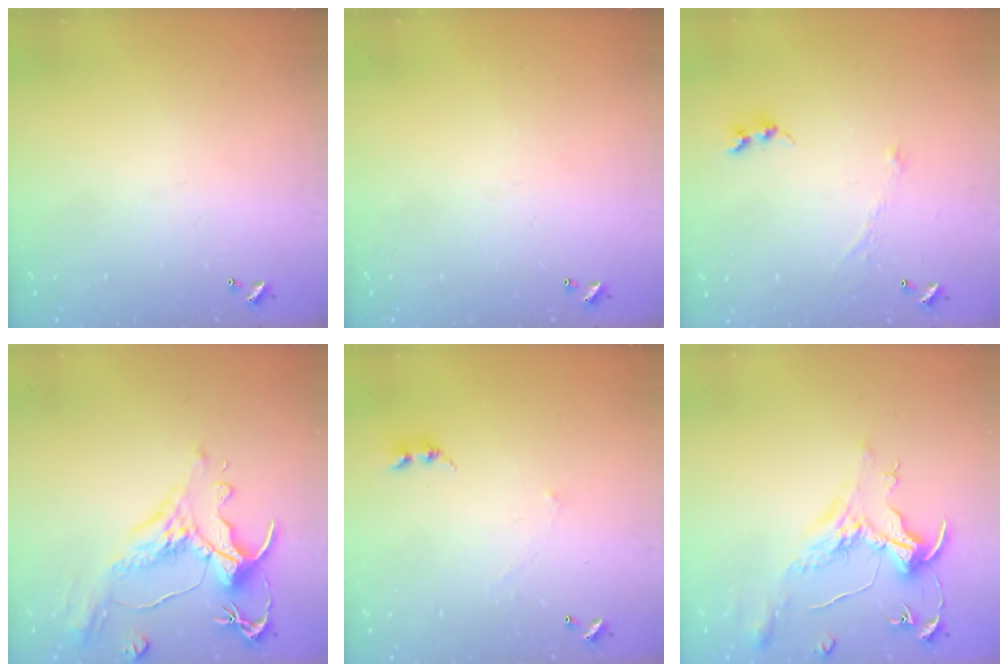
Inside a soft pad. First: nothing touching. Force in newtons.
{"total": 0.0}
{"total": 1.2, "press": 1.2, "slide": 0.1}
{"total": 1.6, "press": 0.4, "slide": 1.6}
{"total": 1.7, "press": 1.6, "slide": 0.4}
{"total": 1.6, "press": 1.4, "slide": 0.7}